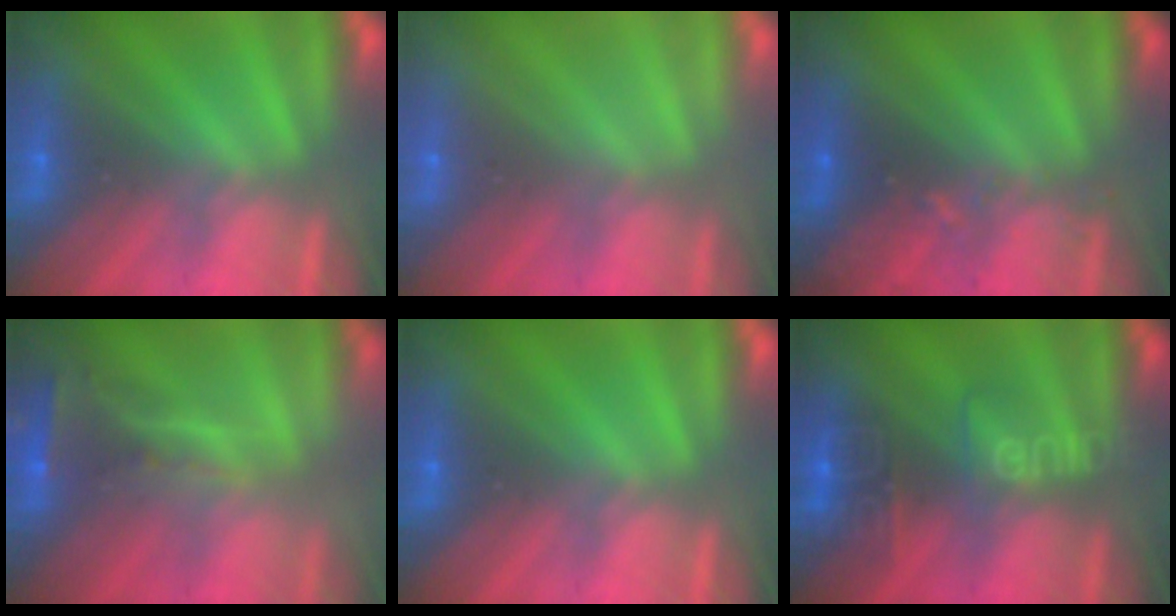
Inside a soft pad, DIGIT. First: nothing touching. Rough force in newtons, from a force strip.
{"total": 3.3}
{"total": 2.9}
{"total": 2.5}
{"total": 0.0}
{"total": 2.7}